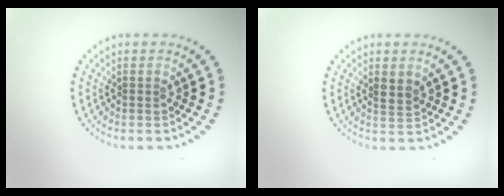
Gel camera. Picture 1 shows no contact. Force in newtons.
{"total": 1.5, "press": 1.4, "slide": 0.5}